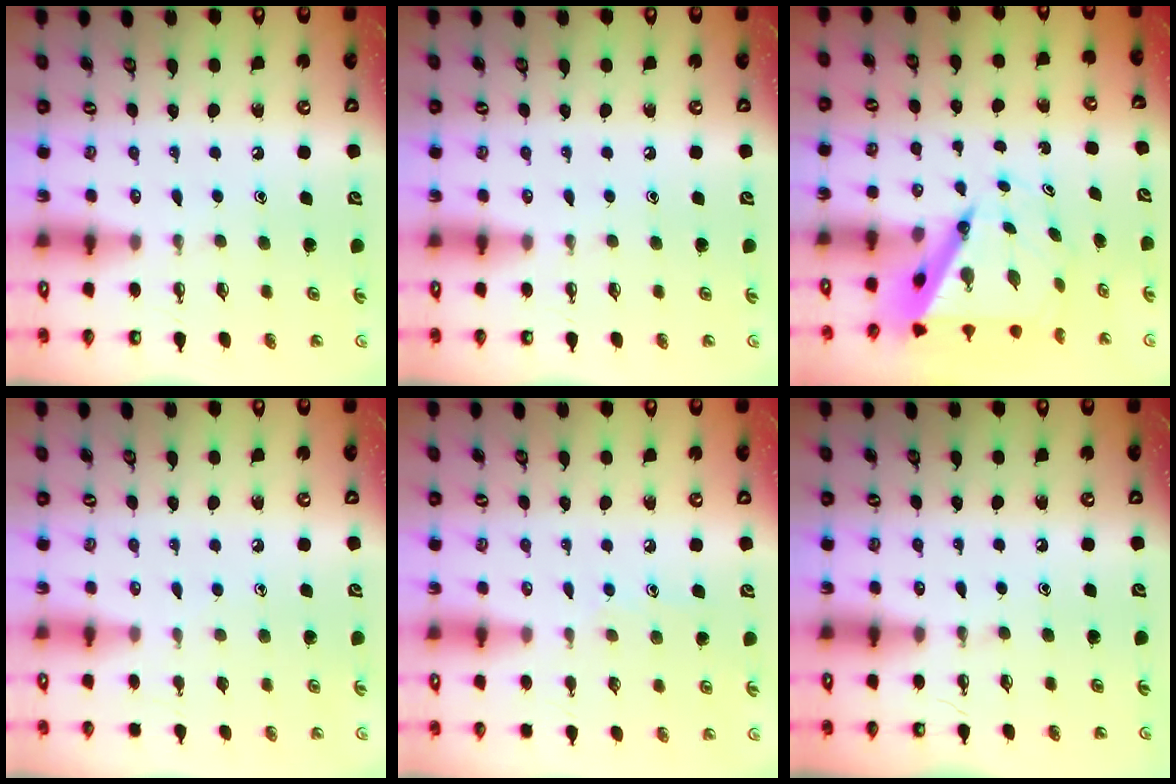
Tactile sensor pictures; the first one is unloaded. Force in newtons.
{"total": 0.0}
{"total": 7.2, "press": 7.1, "slide": 0.7}
{"total": 3.7, "press": 3.6, "slide": 0.4}
{"total": 5.7, "press": 5.6, "slide": 0.7}
{"total": 0.0}